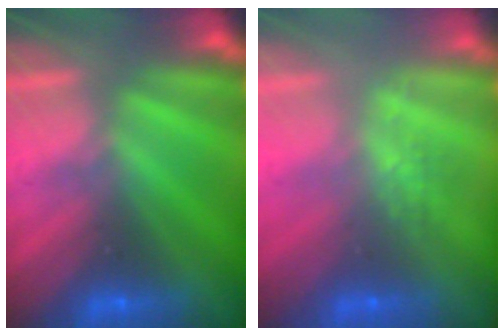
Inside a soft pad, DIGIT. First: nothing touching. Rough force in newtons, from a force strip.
{"total": 2.7}